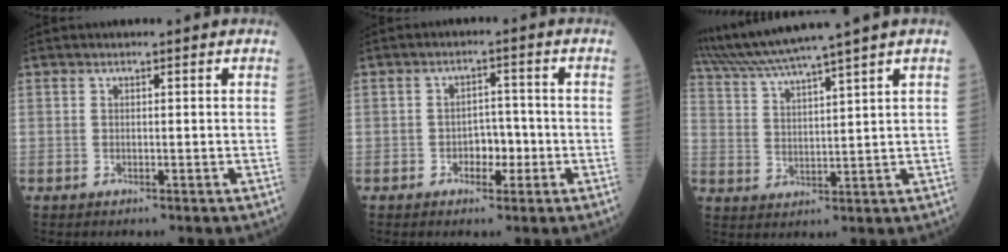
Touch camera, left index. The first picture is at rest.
{"total": 3.6, "force": [-1.3, 2.1, 2.5], "torque": [-0.031, 0.005, -0.024]}
{"total": 11.0, "force": [9.4, -2.4, 5.3], "torque": [-0.097, 0.015, 0.167]}